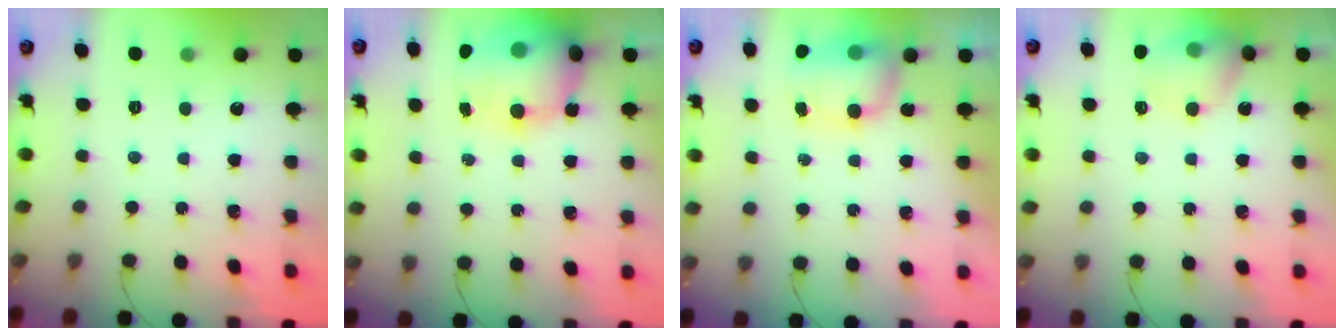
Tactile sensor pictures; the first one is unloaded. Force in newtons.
{"total": 16.0, "press": 15.5, "slide": 3.9}
{"total": 7.4, "press": 7.3, "slide": 1.1}
{"total": 12.0, "press": 11.8, "slide": 1.6}